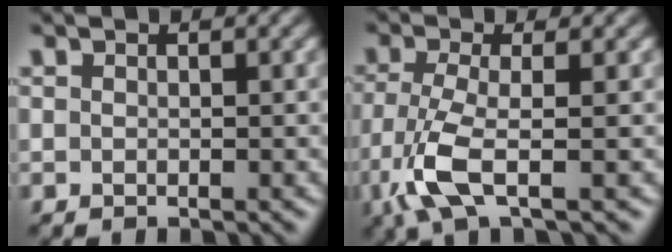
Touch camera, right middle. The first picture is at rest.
{"total": 4.8, "force": [-2.1, 1.2, 4.2], "torque": [-0.104, -0.010, -0.049]}